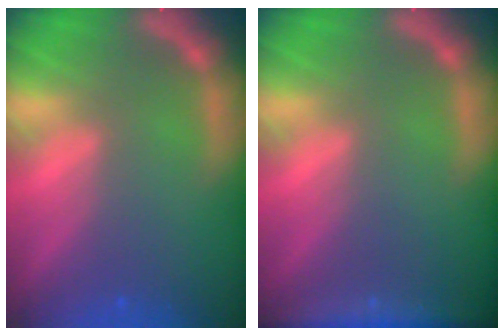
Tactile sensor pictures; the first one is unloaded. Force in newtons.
{"total": 5.0}